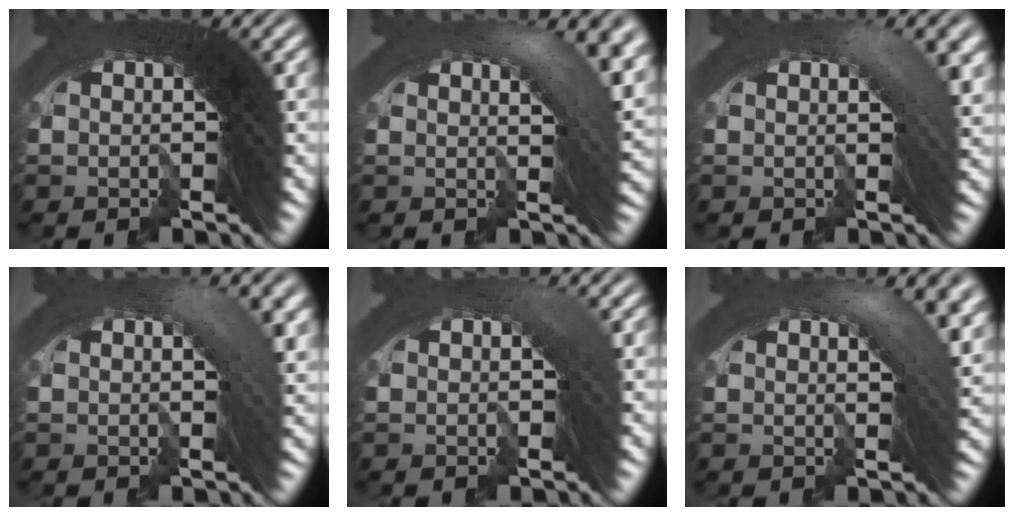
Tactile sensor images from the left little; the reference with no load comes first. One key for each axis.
{"total": 5.8, "fx": 1.2, "fy": 2.4, "fz": 5.2, "tx": -0.054, "ty": 0.013, "tz": 0.007}
{"total": 3.6, "fx": 0.5, "fy": 1.3, "fz": 3.4, "tx": -0.027, "ty": 0.016, "tz": -0.003}
{"total": 3.1, "fx": 0.4, "fy": 1.1, "fz": 2.8, "tx": -0.022, "ty": 0.014, "tz": -0.004}
{"total": 1.1, "fx": -0.1, "fy": 0.6, "fz": 1.0, "tx": -0.009, "ty": 0.006, "tz": -0.005}
{"total": 5.1, "fx": 1.1, "fy": 2.1, "fz": 4.6, "tx": -0.045, "ty": 0.014, "tz": 0.005}